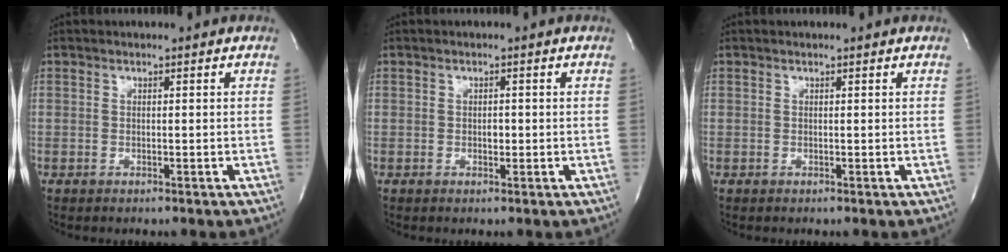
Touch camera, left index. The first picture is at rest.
{"total": 0.9, "force": [-0.4, 0.6, 0.6], "torque": [-0.010, -0.003, -0.008]}
{"total": 0.7, "force": [0.7, 0.0, 0.1], "torque": [-0.009, 0.001, 0.006]}